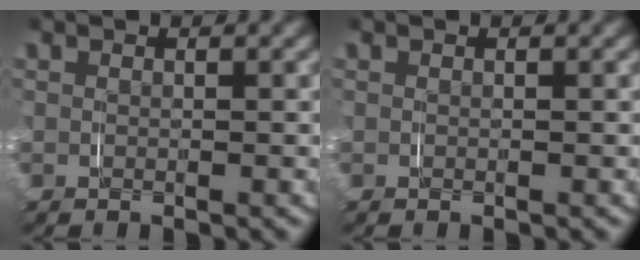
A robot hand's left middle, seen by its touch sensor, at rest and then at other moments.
{"total": 0.0}